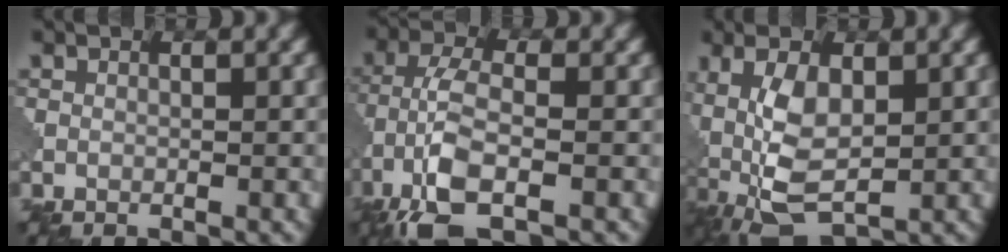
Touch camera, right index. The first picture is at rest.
{"total": 6.8, "force": [-3.7, 2.1, 5.3], "torque": [-0.116, -0.001, -0.082]}
{"total": 8.0, "force": [0.2, 3.7, 7.1], "torque": [-0.149, 0.002, -0.002]}